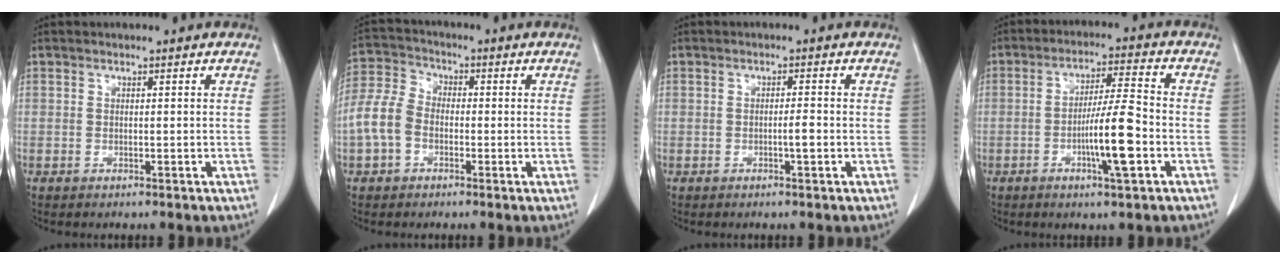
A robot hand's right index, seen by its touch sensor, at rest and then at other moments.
{"total": 6.9, "force": [-1.8, 5.0, 4.4], "torque": [-0.117, 0.021, -0.046]}
{"total": 1.8, "force": [-0.6, 0.1, 1.7], "torque": [-0.029, 0.000, -0.010]}
{"total": 9.1, "force": [-2.9, 0.2, 8.6], "torque": [-0.152, -0.002, -0.052]}